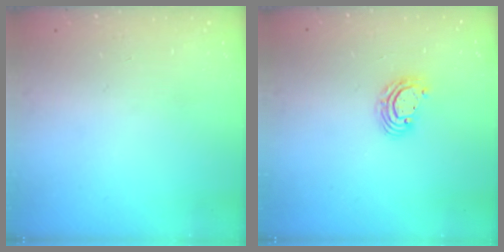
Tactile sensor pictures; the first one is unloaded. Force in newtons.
{"total": 5.1, "press": 5.1, "slide": 0.4}